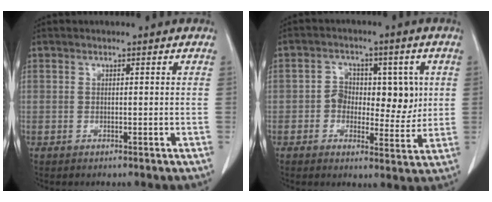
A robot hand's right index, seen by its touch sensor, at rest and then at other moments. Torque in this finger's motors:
{"motor_torque": [0.17, 0.04, 0.12, 0.04]}